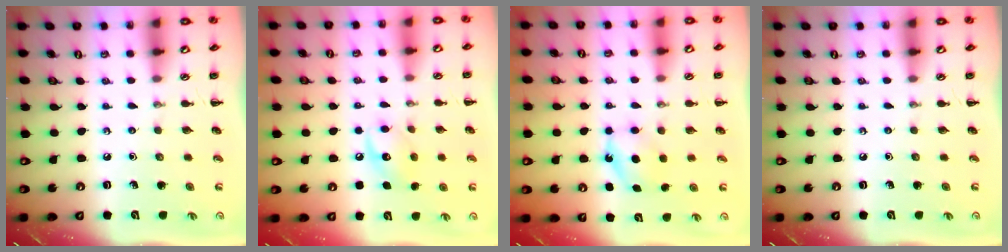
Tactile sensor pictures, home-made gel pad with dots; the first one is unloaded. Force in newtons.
{"total": 9.1, "press": 9.0, "slide": 0.8}
{"total": 5.9, "press": 5.7, "slide": 1.4}
{"total": 0.0}